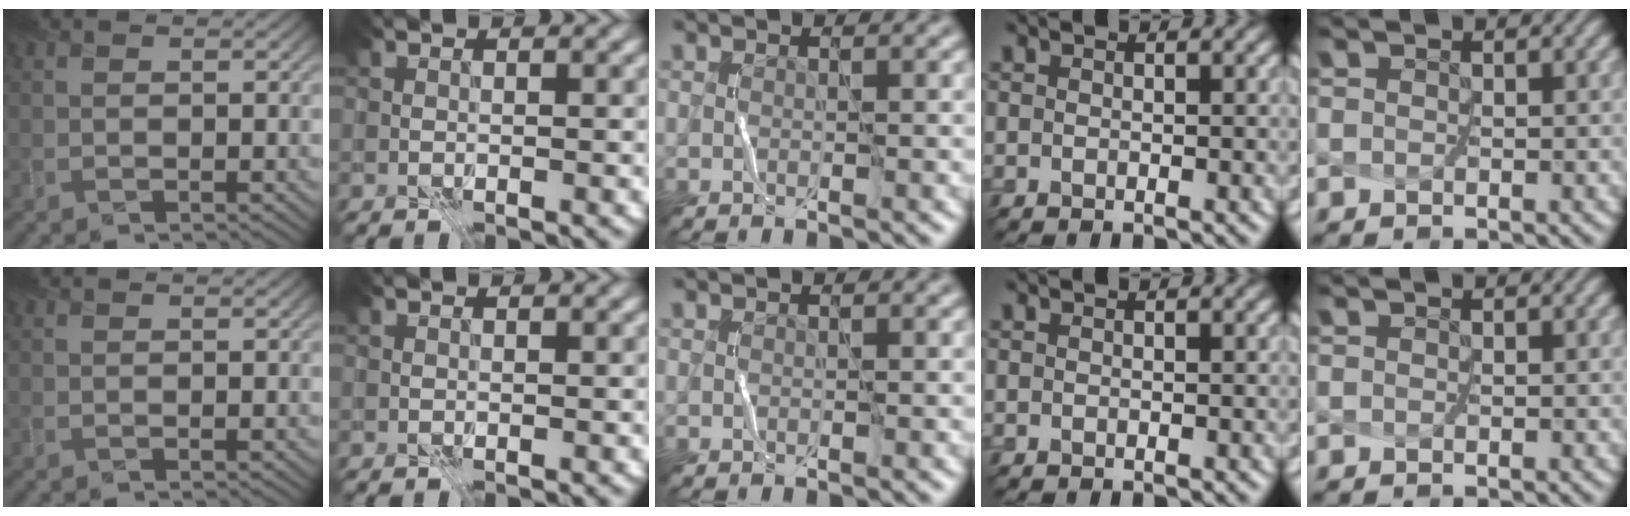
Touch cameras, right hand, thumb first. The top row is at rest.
{}